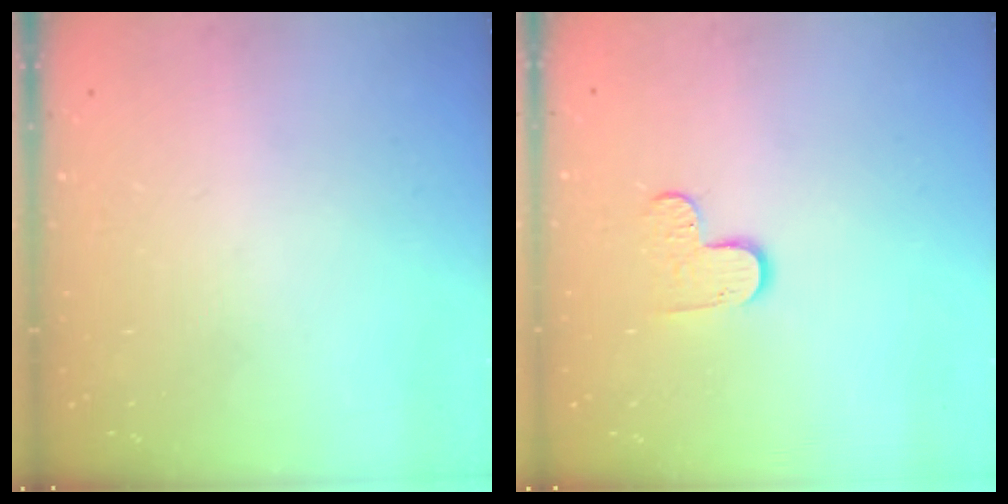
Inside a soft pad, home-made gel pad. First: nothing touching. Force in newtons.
{"total": 5.5, "press": 5.5, "slide": 0.6}